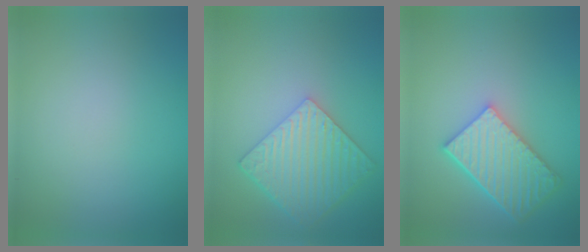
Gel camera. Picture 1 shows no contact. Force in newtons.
{"total": 6.1, "press": 4.8, "slide": 3.8}
{"total": 5.5, "press": 4.6, "slide": 3.0}